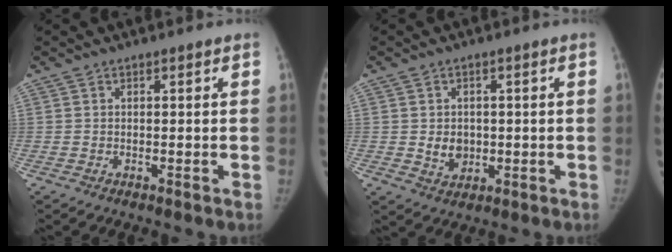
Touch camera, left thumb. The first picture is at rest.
{"total": 4.5, "force": [-0.3, 3.7, 2.5], "torque": [-0.020, -0.002, 0.006]}